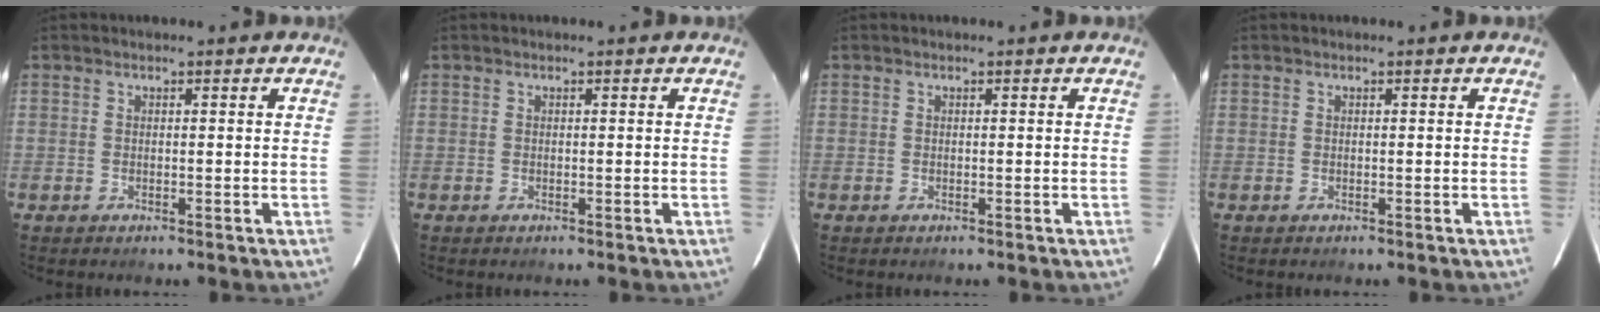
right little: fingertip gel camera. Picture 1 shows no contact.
{"total": 0.0}
{"total": 0.0}
{"total": 0.0}